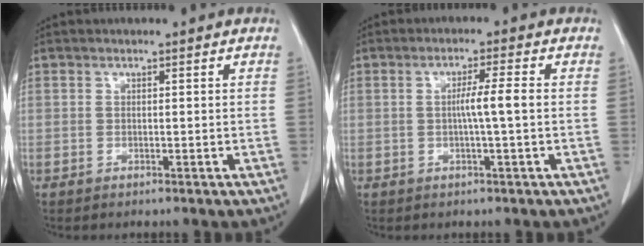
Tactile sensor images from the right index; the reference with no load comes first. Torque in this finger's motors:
{"motor_torque": [0.65, -0.25, 0.34, 0.06]}